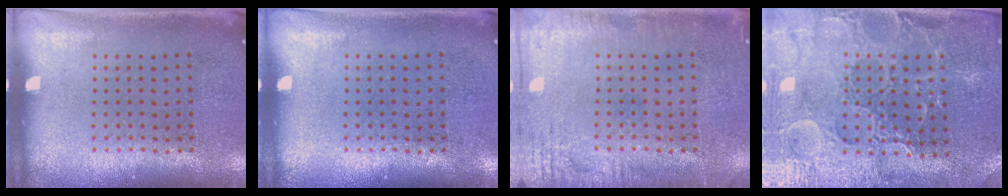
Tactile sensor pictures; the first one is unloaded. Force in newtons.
{"total": 0.0}
{"total": 2.7, "press": 2.7, "slide": 0.2}
{"total": 3.4, "press": 3.4, "slide": 0.5}